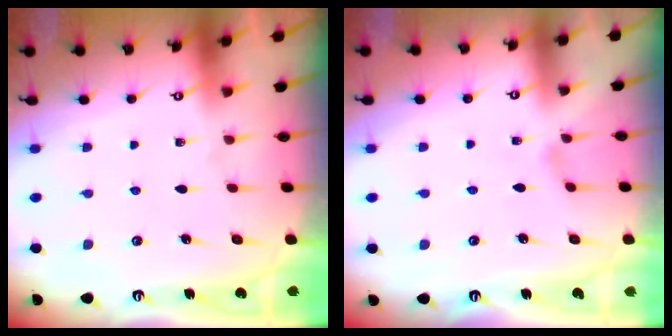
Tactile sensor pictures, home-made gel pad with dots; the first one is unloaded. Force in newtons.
{"total": 1.6, "press": 1.5, "slide": 0.5}